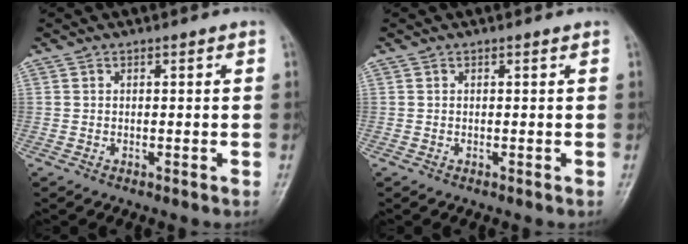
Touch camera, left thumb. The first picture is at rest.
{"total": 0.0}